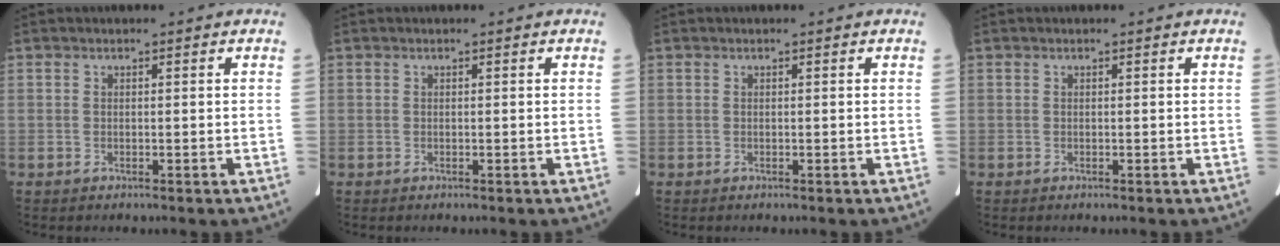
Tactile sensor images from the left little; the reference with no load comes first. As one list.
[{"total": 0.0}, {"total": 0.0}, {"total": 0.0}]